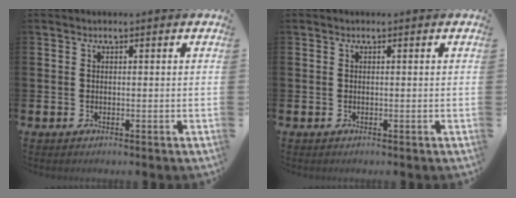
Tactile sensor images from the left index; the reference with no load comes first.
{"total": 0.0}